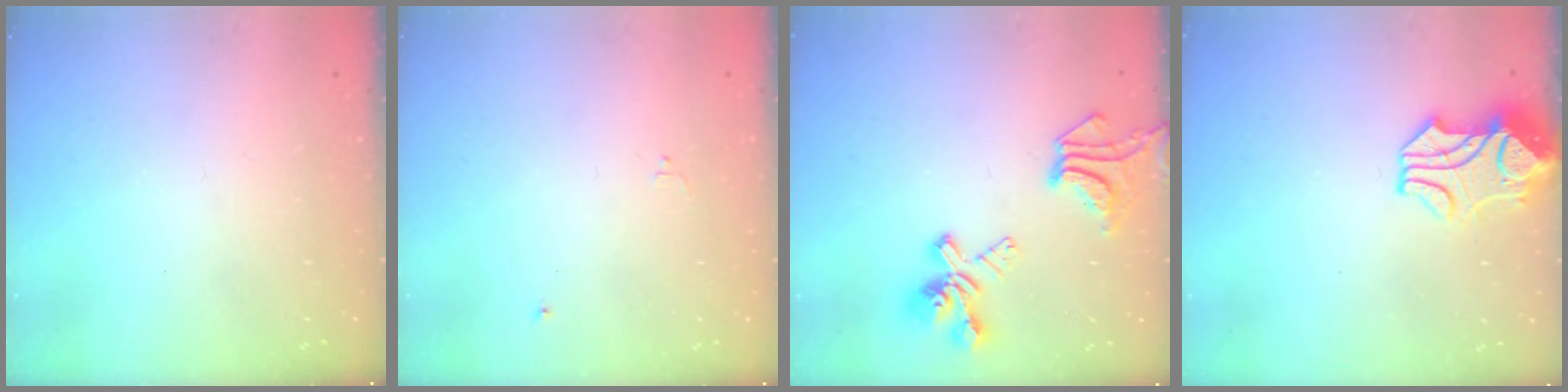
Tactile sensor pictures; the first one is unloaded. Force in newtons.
{"total": 0.0}
{"total": 7.4, "press": 7.0, "slide": 2.5}
{"total": 2.2, "press": 1.9, "slide": 1.1}